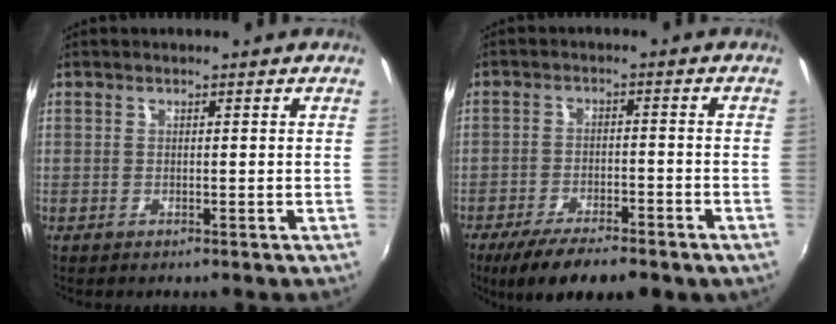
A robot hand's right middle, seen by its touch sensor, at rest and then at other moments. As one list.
[{"total": 11.9, "force": [-8.8, 3.3, 7.3], "torque": [-0.148, -0.029, -0.138]}]